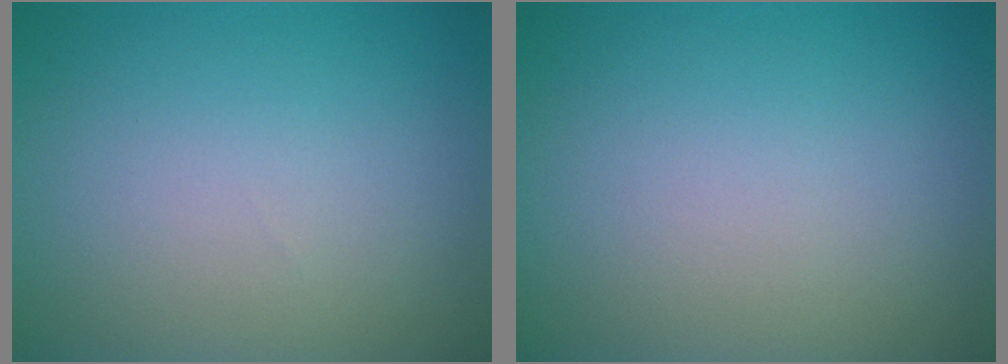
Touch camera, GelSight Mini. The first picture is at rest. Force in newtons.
{"total": 0.0}